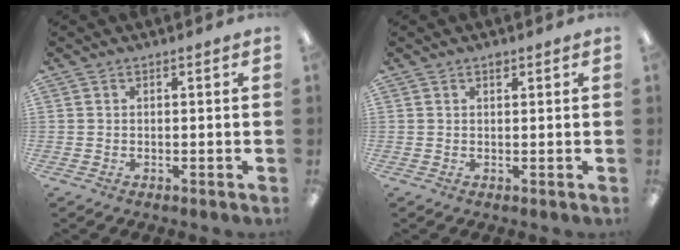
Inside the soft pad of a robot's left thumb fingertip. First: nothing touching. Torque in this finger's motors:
{"motor_torque": [0.55, 0.22, 0.89, -0.24, 0.00]}